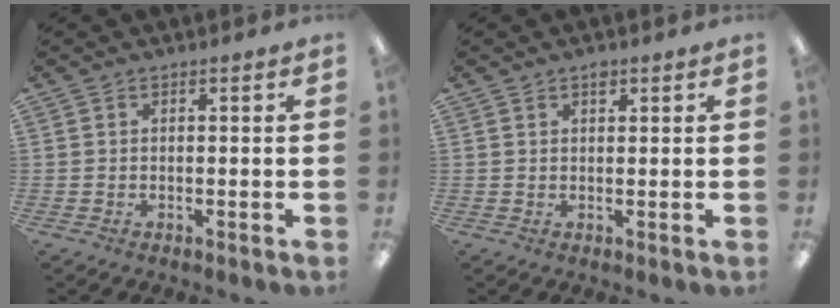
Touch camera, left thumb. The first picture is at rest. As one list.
[{"total": 1.6, "force": [1.2, 0.8, 0.7], "torque": [0.002, -0.005, 0.018]}]